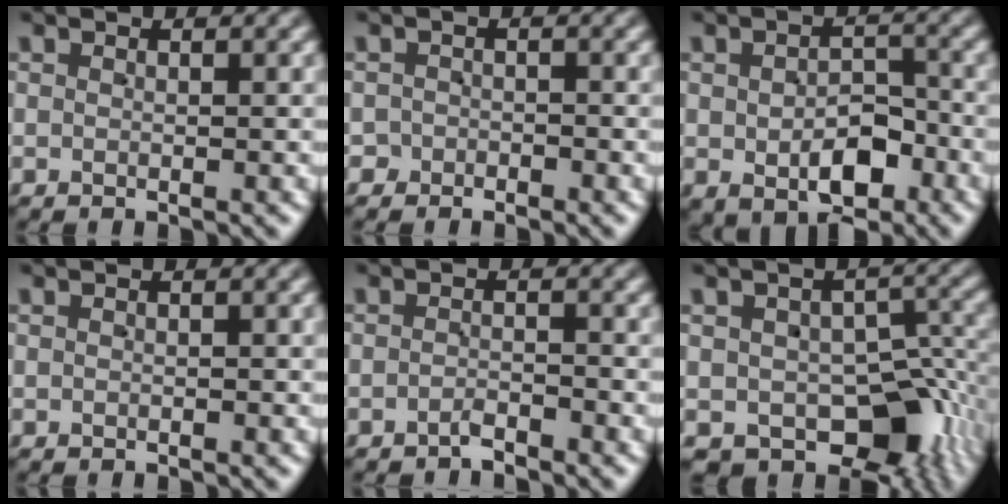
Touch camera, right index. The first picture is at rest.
{"total": 1.8, "force": [-1.3, 1.1, -0.7], "torque": [0.019, -0.005, -0.025]}
{"total": 4.7, "force": [-1.3, 3.1, 3.3], "torque": [-0.037, -0.016, -0.010]}
{"total": 0.0}
{"total": 1.6, "force": [-1.6, 0.1, 0.0], "torque": [0.007, 0.001, -0.032]}
{"total": 14.2, "force": [-7.1, 9.6, 7.7], "torque": [-0.117, -0.070, -0.084]}